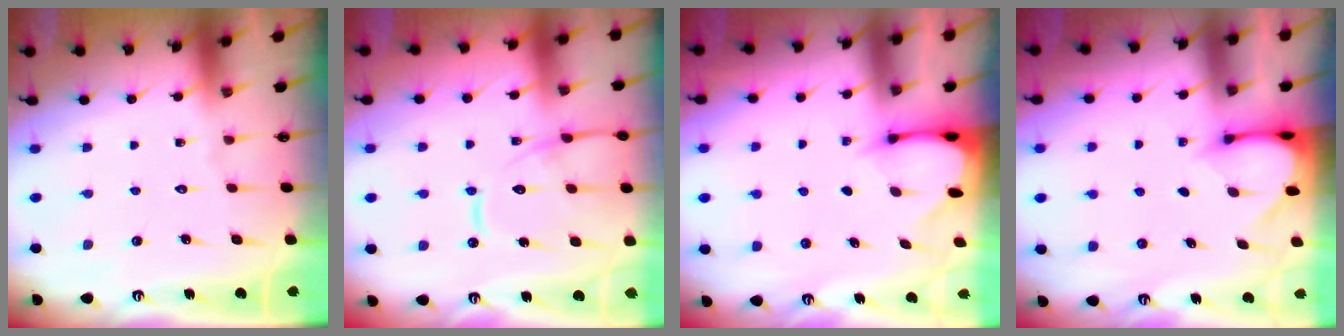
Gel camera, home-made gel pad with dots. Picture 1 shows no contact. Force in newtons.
{"total": 15.5, "press": 15.4, "slide": 1.4}
{"total": 2.4, "press": 2.3, "slide": 0.3}
{"total": 2.9, "press": 2.9, "slide": 0.3}